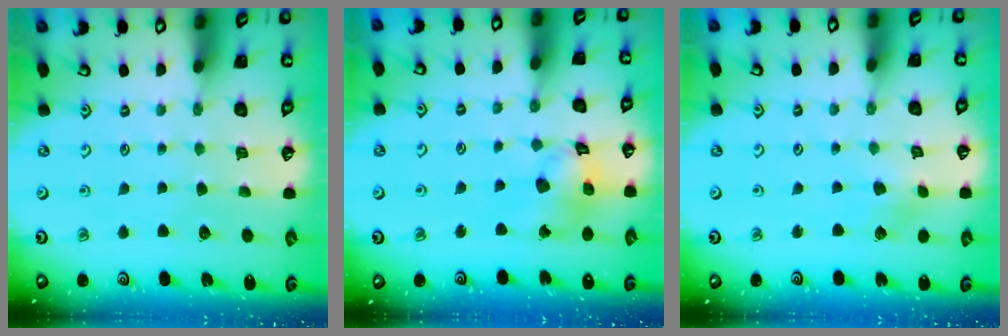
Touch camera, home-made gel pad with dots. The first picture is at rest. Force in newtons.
{"total": 13.1, "press": 13.0, "slide": 1.5}
{"total": 2.7, "press": 2.7, "slide": 0.3}